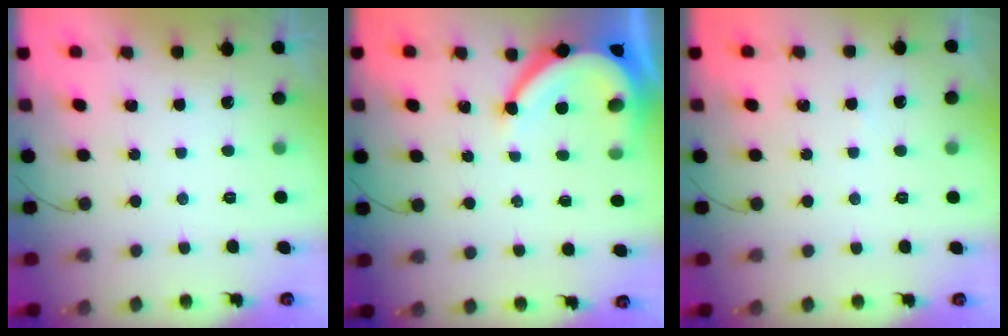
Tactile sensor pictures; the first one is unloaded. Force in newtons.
{"total": 9.3, "press": 9.3, "slide": 0.8}
{"total": 2.1, "press": 2.1, "slide": 0.3}